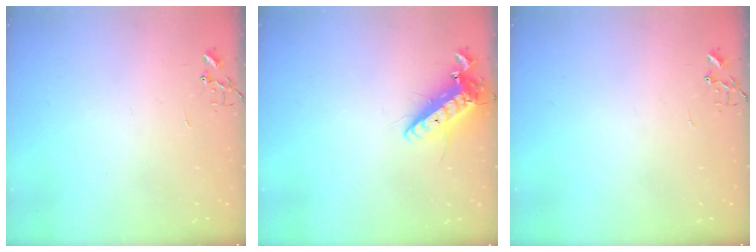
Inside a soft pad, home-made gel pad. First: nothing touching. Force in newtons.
{"total": 14.5, "press": 14.2, "slide": 2.9}
{"total": 0.0}